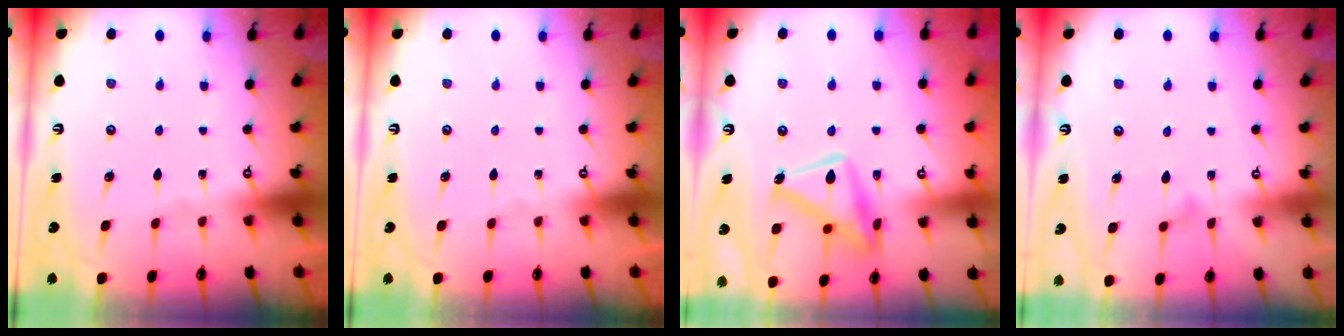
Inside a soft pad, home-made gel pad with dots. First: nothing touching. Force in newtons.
{"total": 0.0}
{"total": 15.5, "press": 15.5, "slide": 1.2}
{"total": 6.5, "press": 6.5, "slide": 0.4}